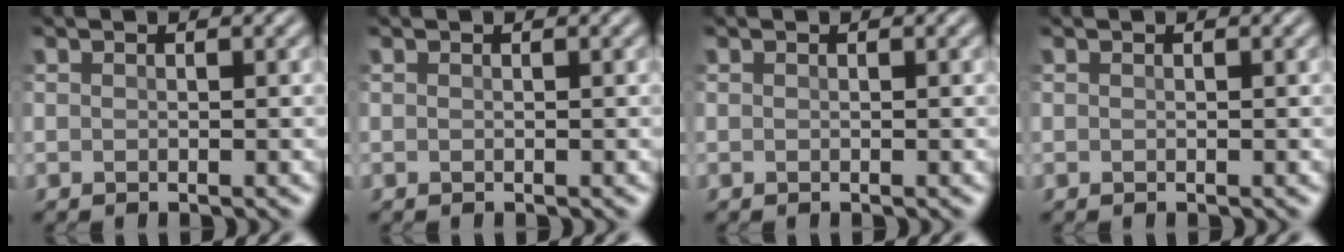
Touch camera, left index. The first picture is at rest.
{"total": 0.0}
{"total": 0.0}
{"total": 0.0}